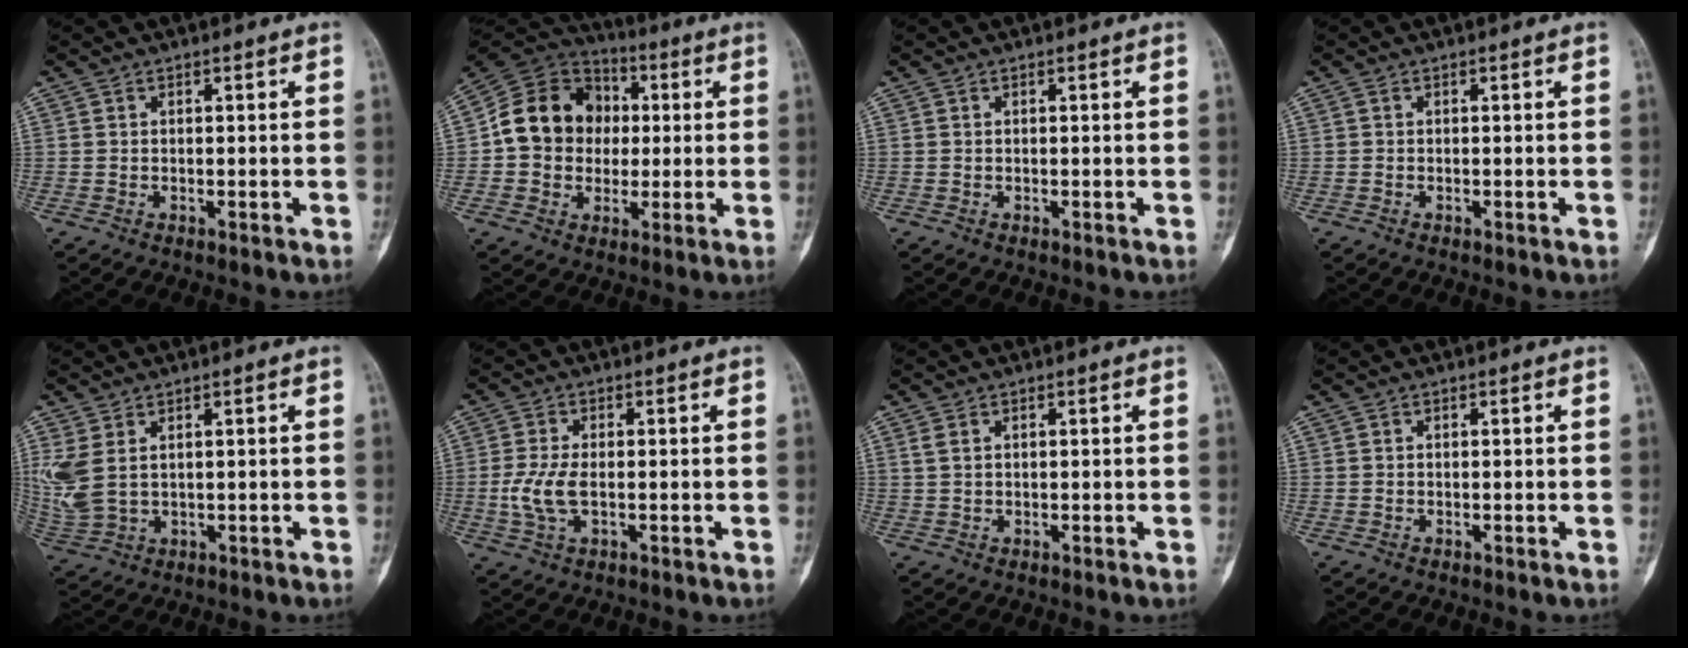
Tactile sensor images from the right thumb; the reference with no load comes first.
{"total": 15.3, "force": [0.7, 13.3, 7.6], "torque": [-0.099, 0.026, 0.007]}
{"total": 0.0}
{"total": 0.0}
{"total": 7.2, "force": [2.0, 4.4, 5.3], "torque": [-0.134, -0.002, 0.055]}
{"total": 5.7, "force": [-0.7, 2.8, 5.0], "torque": [-0.119, -0.001, -0.014]}
{"total": 1.4, "force": [0.6, 0.8, 1.0], "torque": [-0.025, 0.006, 0.018]}
{"total": 0.0}